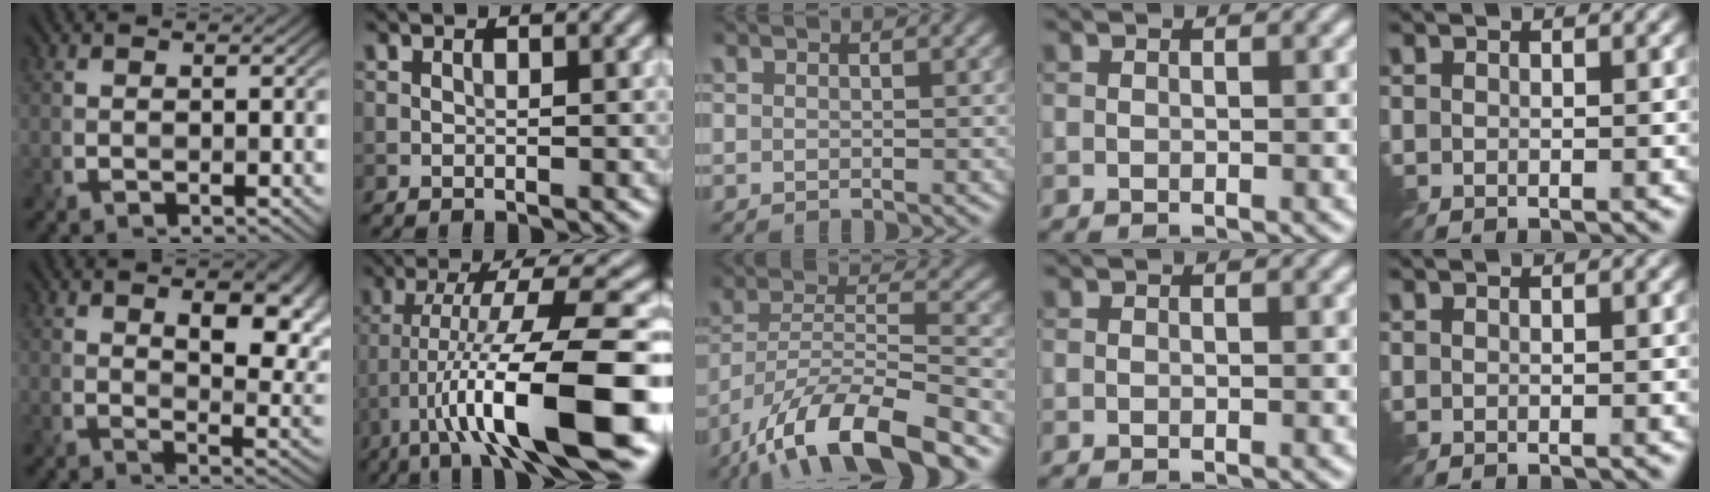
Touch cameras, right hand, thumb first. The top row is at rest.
{"thumb": {"total": 9.3, "force": [3.4, 4.4, 7.4], "torque": [-0.100, -0.012, 0.057]}, "index": {"total": 13.3, "force": [-4.9, 2.3, 12.2], "torque": [-0.198, 0.019, -0.068]}, "middle": {"total": 11.4, "force": [-8.4, 2.7, 7.1], "torque": [-0.118, 0.007, -0.155]}}